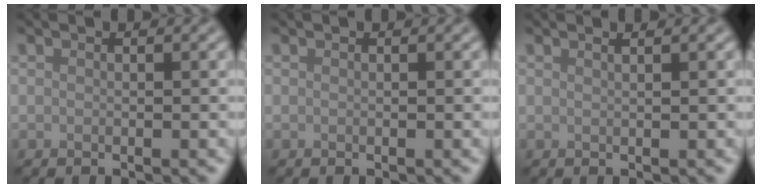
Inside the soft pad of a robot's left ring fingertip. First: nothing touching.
{"total": 0.0}
{"total": 1.7, "force": [1.0, 0.7, 1.1], "torque": [0.004, 0.000, -0.005]}